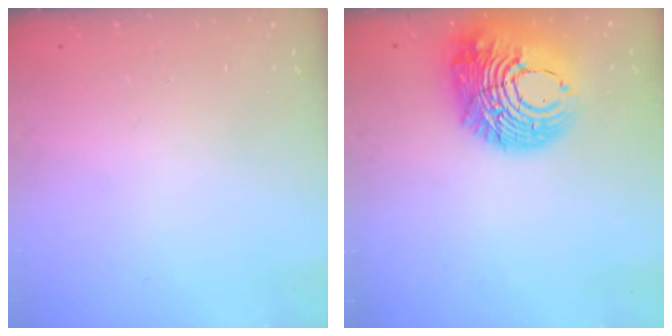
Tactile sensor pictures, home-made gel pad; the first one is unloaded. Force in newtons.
{"total": 18.9, "press": 18.8, "slide": 2.3}